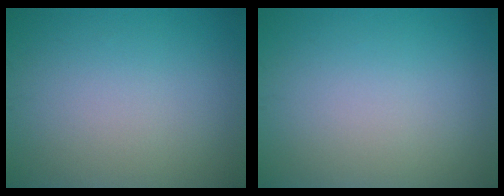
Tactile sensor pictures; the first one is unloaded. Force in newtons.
{"total": 0.0}